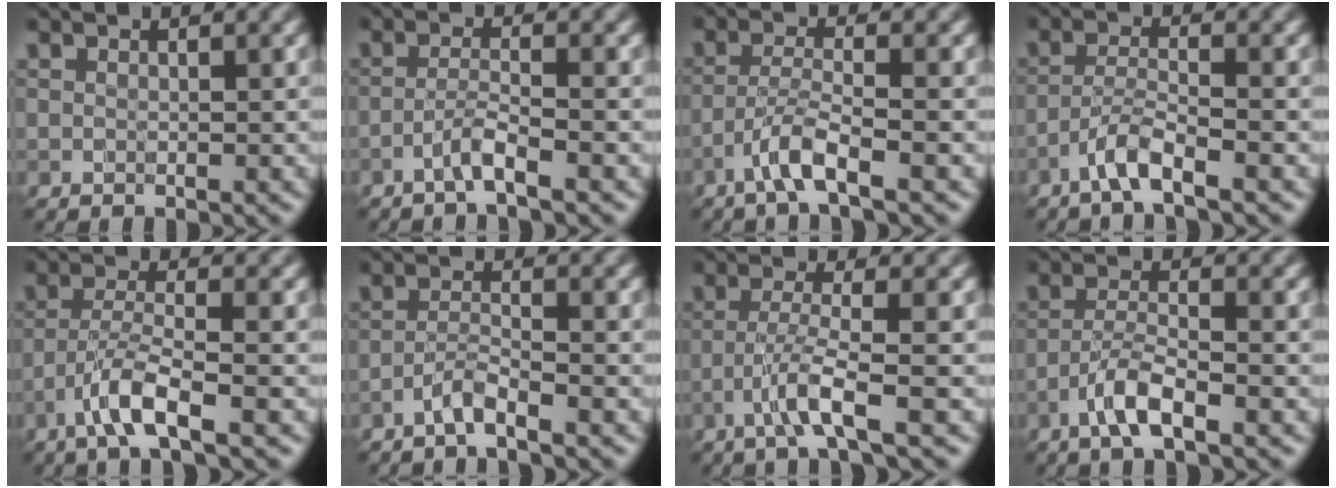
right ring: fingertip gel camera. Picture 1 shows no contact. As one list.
[{"total": 1.9, "force": [-1.3, -0.1, 1.4], "torque": [-0.022, 0.010, -0.035]}, {"total": 3.0, "force": [-2.0, 0.1, 2.2], "torque": [-0.041, 0.008, -0.050]}, {"total": 2.6, "force": [-2.0, 0.1, 1.8], "torque": [-0.031, 0.008, -0.048]}, {"total": 3.5, "force": [-2.2, 0.2, 2.7], "torque": [-0.051, 0.008, -0.055]}, {"total": 1.8, "force": [-1.5, -0.1, 1.0], "torque": [-0.017, 0.006, -0.039]}, {"total": 3.1, "force": [-1.7, -0.2, 2.6], "torque": [-0.045, 0.010, -0.046]}, {"total": 3.0, "force": [-2.0, 0.3, 2.2], "torque": [-0.043, 0.008, -0.048]}]